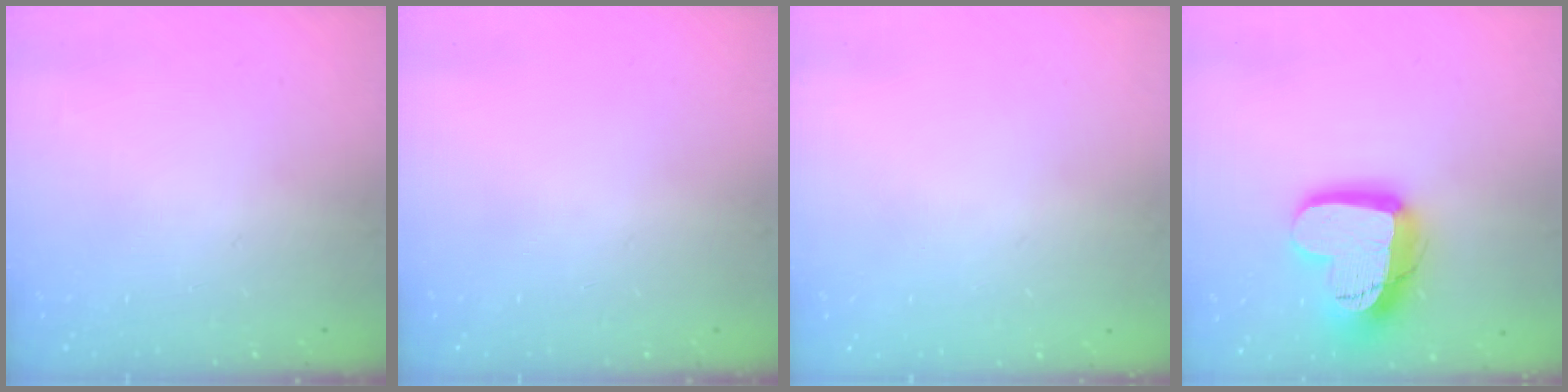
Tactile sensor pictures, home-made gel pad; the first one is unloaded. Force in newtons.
{"total": 0.0}
{"total": 0.0}
{"total": 17.1, "press": 17.0, "slide": 1.5}